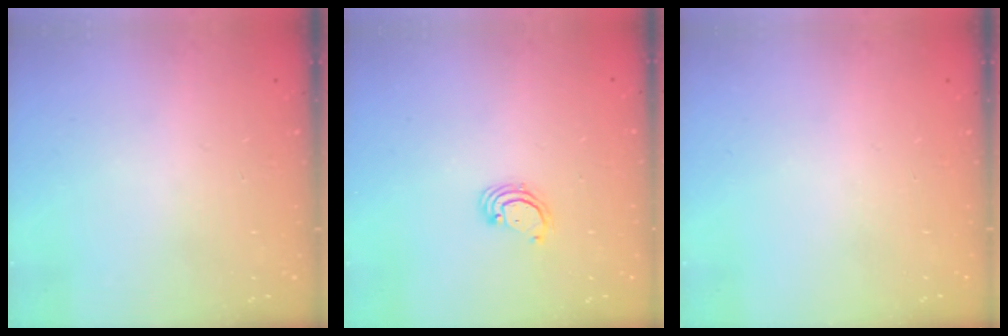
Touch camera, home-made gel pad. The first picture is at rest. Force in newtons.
{"total": 2.8, "press": 2.8, "slide": 0.2}
{"total": 0.0}